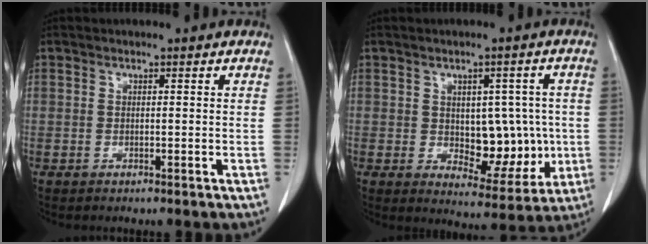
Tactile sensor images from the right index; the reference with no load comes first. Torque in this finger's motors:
{"motor_torque": [0.22, 0.09, 0.08, 0.02]}